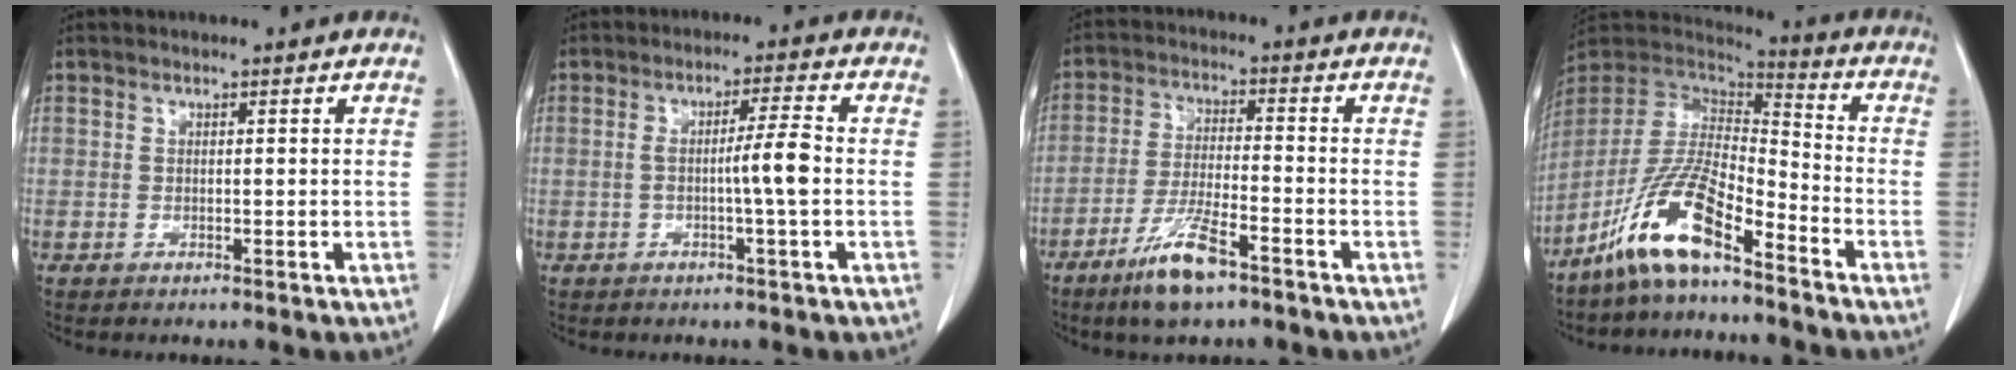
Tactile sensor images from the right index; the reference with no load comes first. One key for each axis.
{"total": 4.6, "fx": -0.6, "fy": -0.6, "fz": 4.6, "tx": -0.073, "ty": 0.007, "tz": -0.008}
{"total": 8.6, "fx": -5.6, "fy": 1.2, "fz": 6.3, "tx": -0.128, "ty": -0.016, "tz": -0.105}
{"total": 13.2, "fx": -9.0, "fy": 2.5, "fz": 9.3, "tx": -0.192, "ty": 0.003, "tz": -0.172}